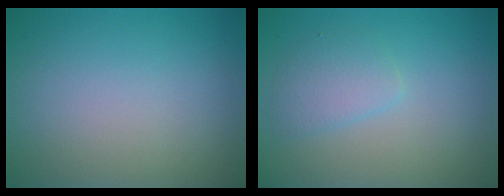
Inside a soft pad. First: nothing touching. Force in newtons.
{"total": 2.0, "press": 2.0, "slide": 0.0}